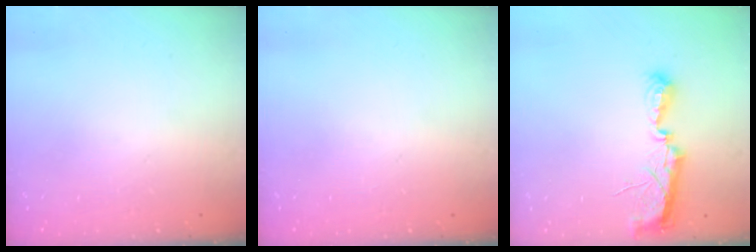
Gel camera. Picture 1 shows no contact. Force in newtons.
{"total": 0.0}
{"total": 7.5, "press": 7.5, "slide": 0.5}